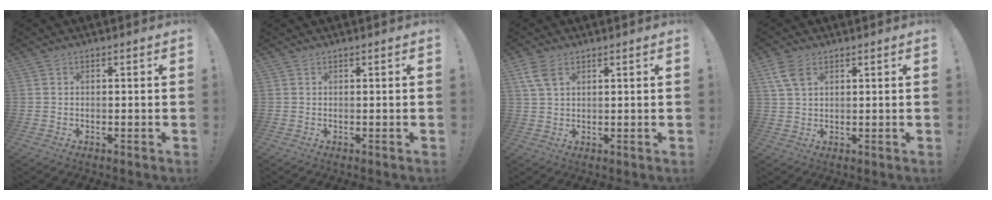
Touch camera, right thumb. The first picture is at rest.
{"total": 0.0}
{"total": 5.5, "force": [2.7, 3.1, 3.6], "torque": [-0.080, -0.006, 0.053]}
{"total": 6.1, "force": [3.0, 3.4, 4.1], "torque": [-0.088, -0.002, 0.059]}